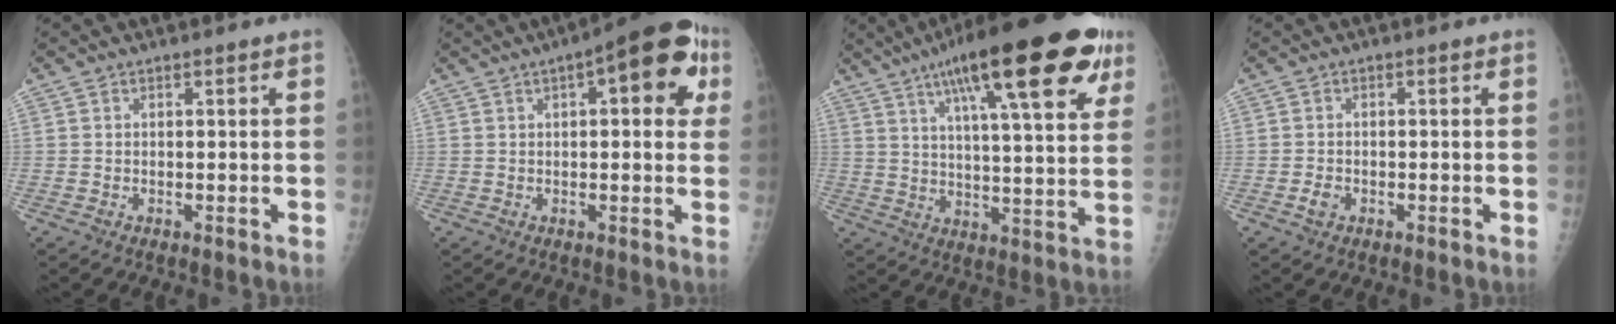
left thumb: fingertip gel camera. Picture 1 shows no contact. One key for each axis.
{"total": 13.3, "fx": 4.5, "fy": 5.1, "fz": 11.4, "tx": -0.109, "ty": 0.013, "tz": 0.045}
{"total": 25.6, "fx": 13.4, "fy": 6.3, "fz": 20.9, "tx": -0.299, "ty": -0.012, "tz": 0.198}
{"total": 1.8, "fx": -0.8, "fy": 1.3, "fz": 0.9, "tx": -0.015, "ty": 0.002, "tz": -0.015}